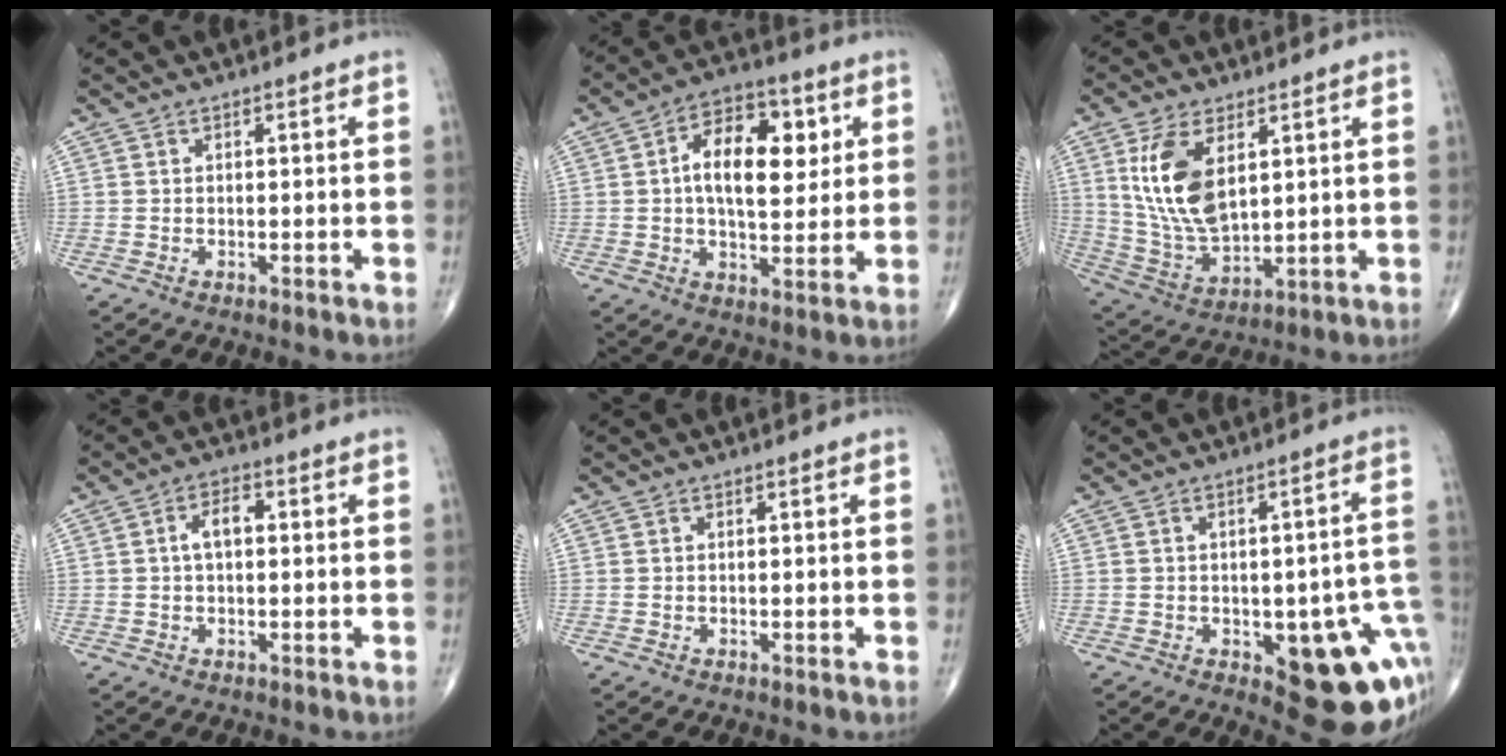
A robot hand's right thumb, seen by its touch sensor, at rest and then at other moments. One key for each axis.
{"total": 13.8, "fx": 2.8, "fy": 7.6, "fz": 11.1, "tx": -0.147, "ty": 0.002, "tz": 0.040}
{"total": 14.0, "fx": 4.5, "fy": 7.2, "fz": 11.2, "tx": -0.219, "ty": -0.021, "tz": 0.102}
{"total": 4.0, "fx": 0.4, "fy": 2.2, "fz": 3.4, "tx": -0.061, "ty": 0.013, "tz": 0.003}
{"total": 0.0}
{"total": 16.5, "fx": -4.4, "fy": 6.7, "fz": 14.4, "tx": -0.121, "ty": 0.021, "tz": -0.031}